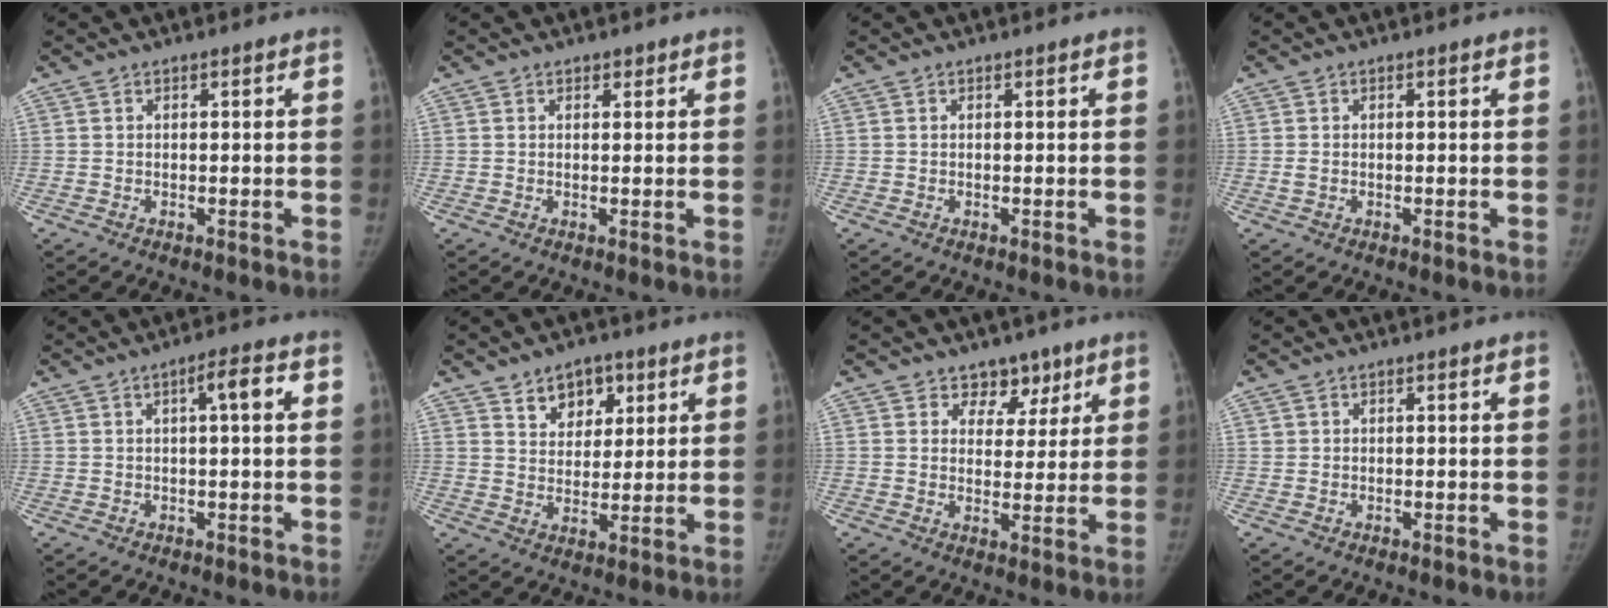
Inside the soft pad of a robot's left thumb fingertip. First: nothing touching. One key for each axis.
{"total": 1.0, "fx": 0.7, "fy": 0.5, "fz": 0.3, "tx": 0.006, "ty": -0.004, "tz": 0.009}
{"total": 0.0}
{"total": 0.9, "fx": -0.1, "fy": 0.7, "fz": 0.6, "tx": -0.020, "ty": 0.000, "tz": -0.002}
{"total": 4.0, "fx": 0.8, "fy": 0.6, "fz": 3.8, "tx": -0.061, "ty": 0.014, "tz": 0.011}
{"total": 7.7, "fx": 4.3, "fy": 5.2, "fz": 3.5, "tx": -0.016, "ty": -0.022, "tz": 0.071}
{"total": 5.9, "fx": 4.0, "fy": 4.2, "fz": 1.3, "tx": 0.024, "ty": -0.019, "tz": 0.059}
{"total": 0.6, "fx": 0.2, "fy": 0.5, "fz": 0.0, "tx": 0.006, "ty": 0.002, "tz": 0.002}